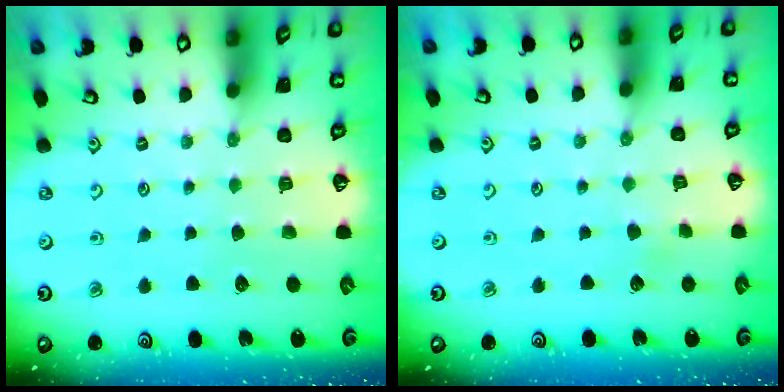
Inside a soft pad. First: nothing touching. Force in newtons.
{"total": 1.7, "press": 1.7, "slide": 0.1}